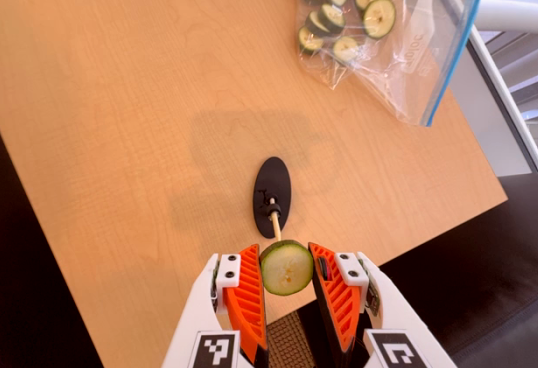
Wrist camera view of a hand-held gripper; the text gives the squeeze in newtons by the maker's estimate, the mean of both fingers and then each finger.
{"total": 8.7, "left": 8.6, "right": 8.8}